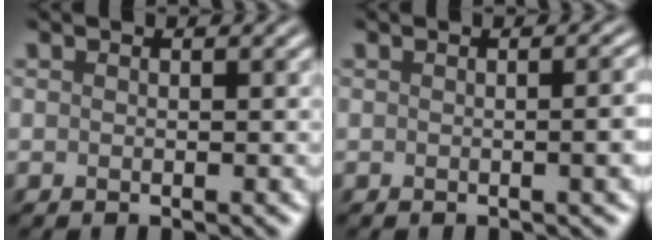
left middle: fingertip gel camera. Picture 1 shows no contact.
{"total": 3.9, "force": [0.0, 1.7, 3.6], "torque": [-0.010, 0.017, -0.005]}